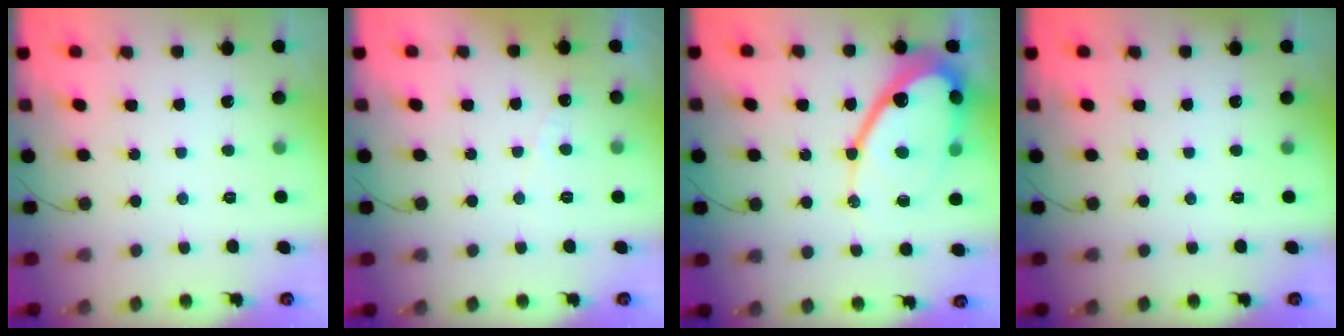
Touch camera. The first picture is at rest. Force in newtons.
{"total": 3.8, "press": 3.8, "slide": 0.4}
{"total": 19.4, "press": 19.3, "slide": 1.8}
{"total": 0.0}